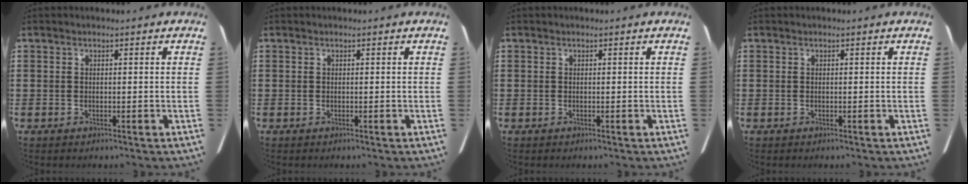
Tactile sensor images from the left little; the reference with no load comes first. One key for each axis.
{"total": 0.0}
{"total": 0.0}
{"total": 0.0}